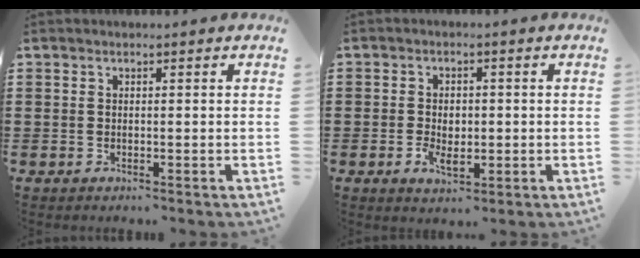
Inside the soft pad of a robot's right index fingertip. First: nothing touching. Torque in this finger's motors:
{"motor_torque": [1.11, 1.03, 0.16, 0.10]}